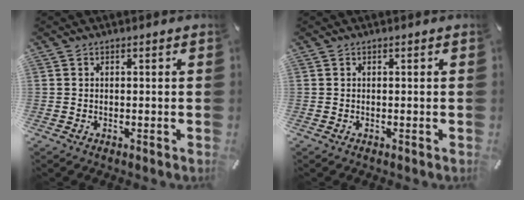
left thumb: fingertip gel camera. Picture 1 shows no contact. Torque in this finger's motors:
{"motor_torque": [0.00, 0.00, 0.00, 0.00, 0.00]}